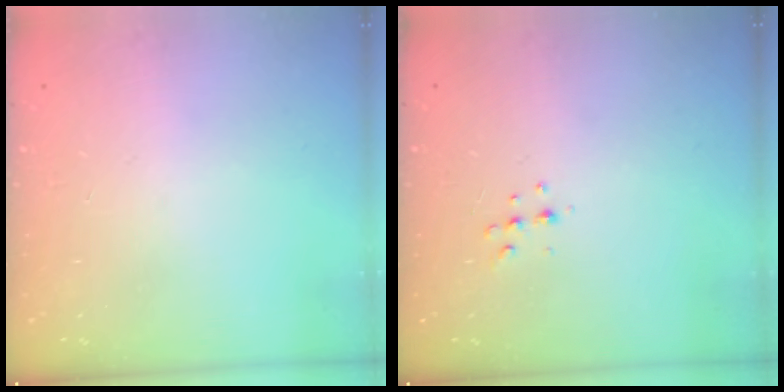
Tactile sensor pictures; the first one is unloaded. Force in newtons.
{"total": 5.6, "press": 5.6, "slide": 0.7}